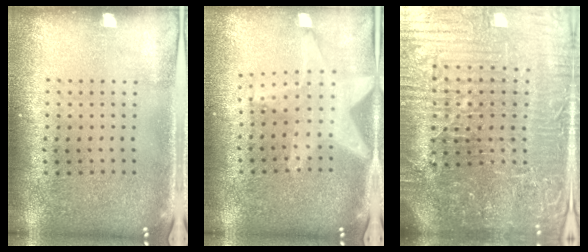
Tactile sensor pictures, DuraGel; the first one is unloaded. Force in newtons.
{"total": 1.5, "press": 1.4, "slide": 0.4}
{"total": 7.3, "press": 6.4, "slide": 3.3}